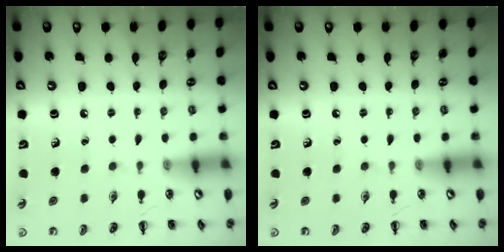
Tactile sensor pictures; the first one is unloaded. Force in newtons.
{"total": 0.0}